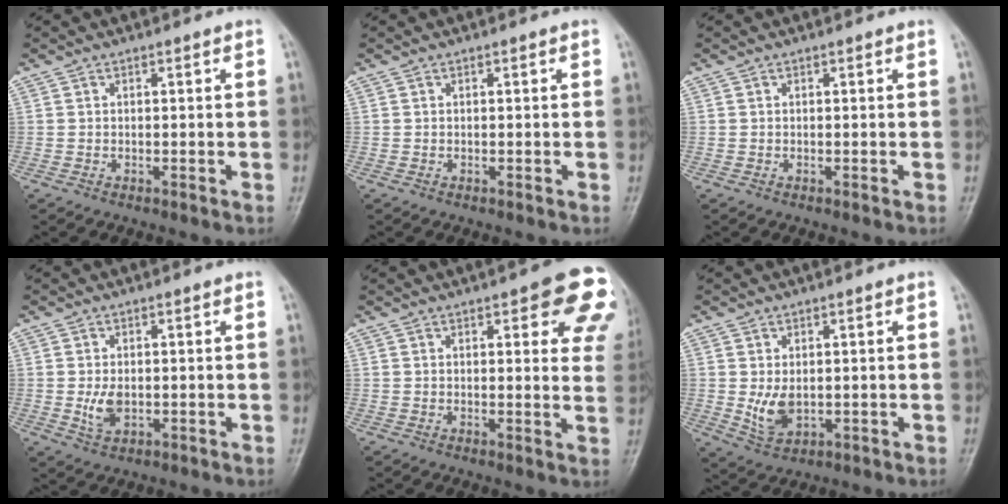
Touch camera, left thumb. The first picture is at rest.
{"total": 0.0}
{"total": 0.0}
{"total": 3.7, "force": [-0.4, 2.4, 2.8], "torque": [-0.048, -0.003, -0.001]}
{"total": 14.0, "force": [6.5, 4.7, 11.5], "torque": [-0.100, -0.020, 0.065]}
{"total": 5.0, "force": [0.0, 3.3, 3.8], "torque": [-0.061, -0.008, 0.013]}